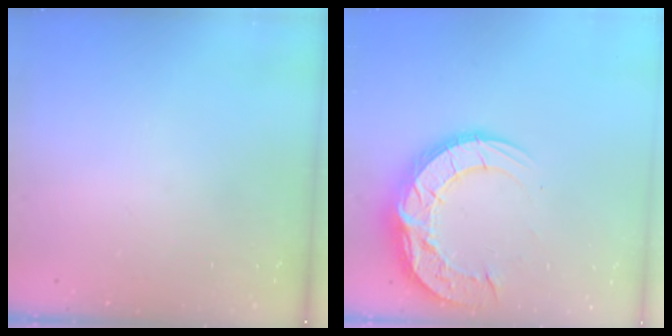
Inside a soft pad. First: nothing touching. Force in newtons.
{"total": 17.9, "press": 17.8, "slide": 1.3}